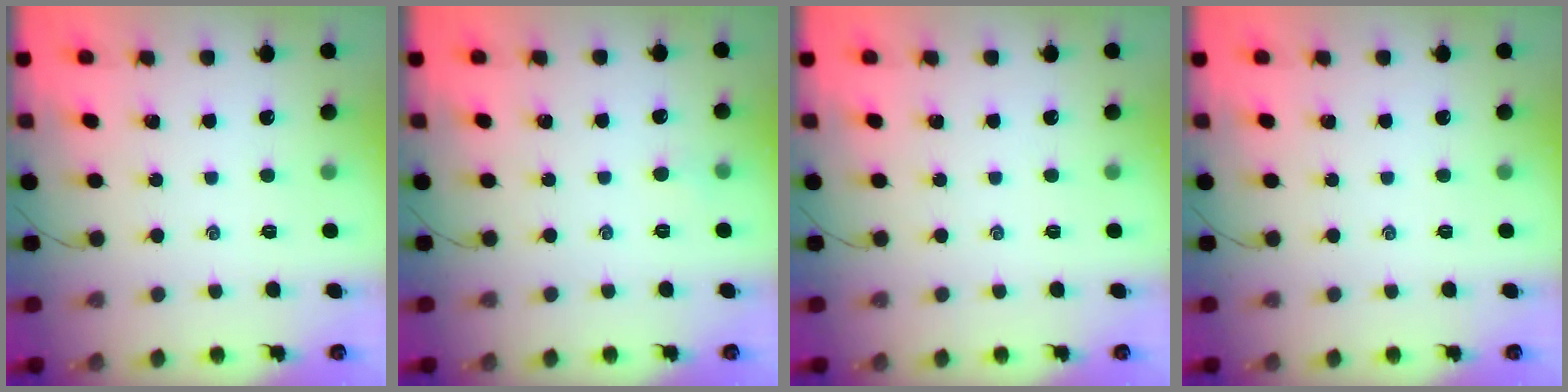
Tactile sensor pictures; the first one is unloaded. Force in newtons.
{"total": 2.4, "press": 2.3, "slide": 0.7}
{"total": 0.0}
{"total": 0.0}